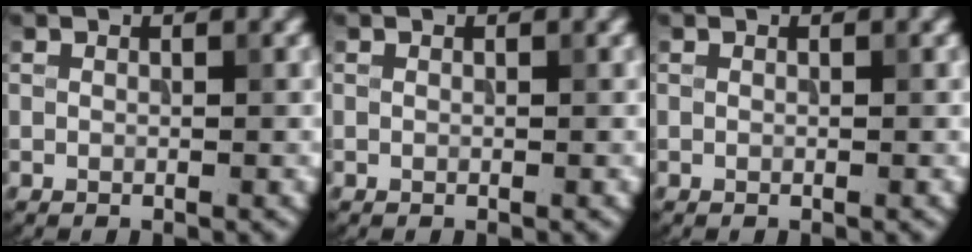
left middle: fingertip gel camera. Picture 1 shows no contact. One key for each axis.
{"total": 0.0}
{"total": 0.0}